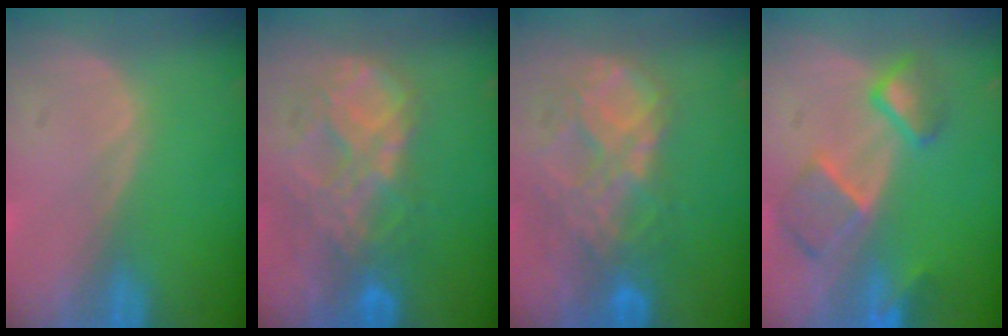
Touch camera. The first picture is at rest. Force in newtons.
{"total": 9.0, "press": 7.7, "slide": 4.6}
{"total": 9.0, "press": 7.7, "slide": 4.6}
{"total": 7.4, "press": 6.8, "slide": 2.8}